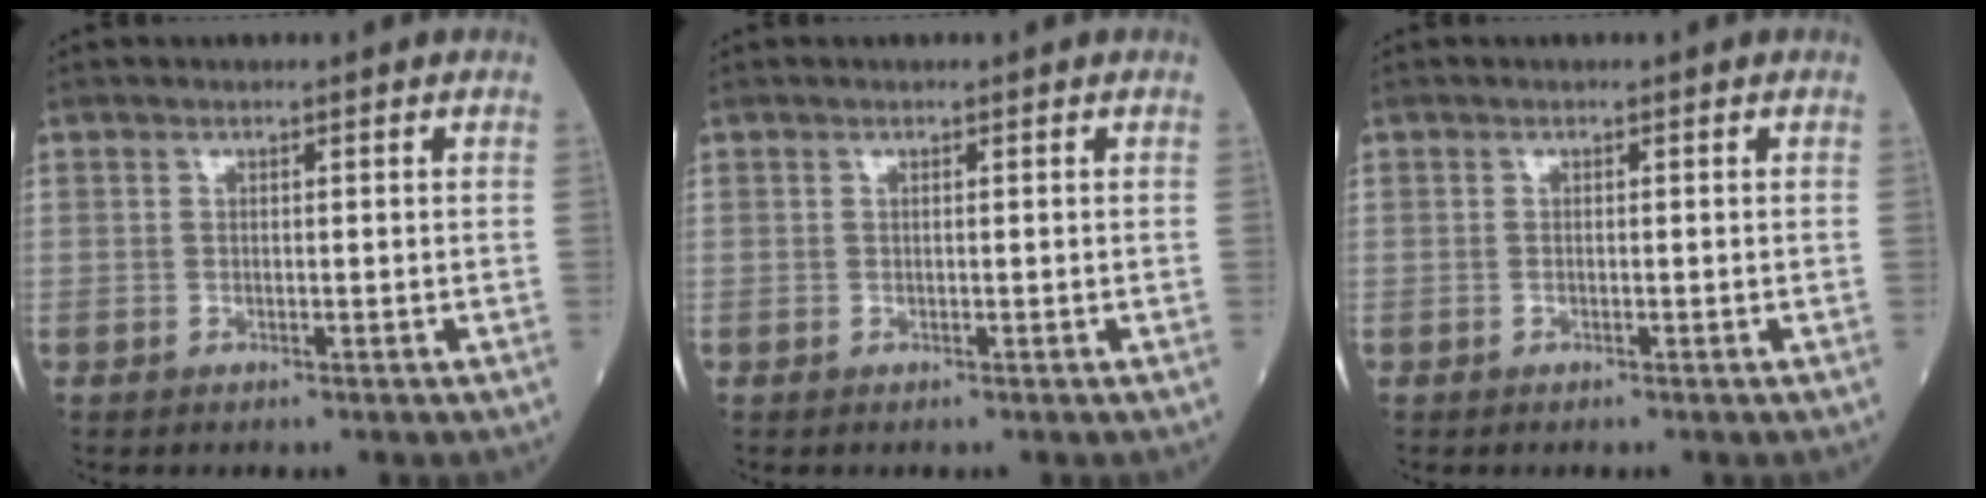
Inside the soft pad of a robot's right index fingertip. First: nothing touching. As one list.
[{"total": 0.0}, {"total": 0.0}]